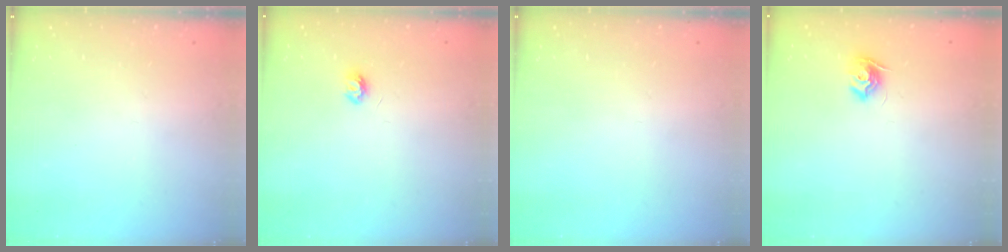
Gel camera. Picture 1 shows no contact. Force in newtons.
{"total": 4.6, "press": 4.6, "slide": 0.5}
{"total": 0.0}
{"total": 8.7, "press": 8.7, "slide": 0.1}